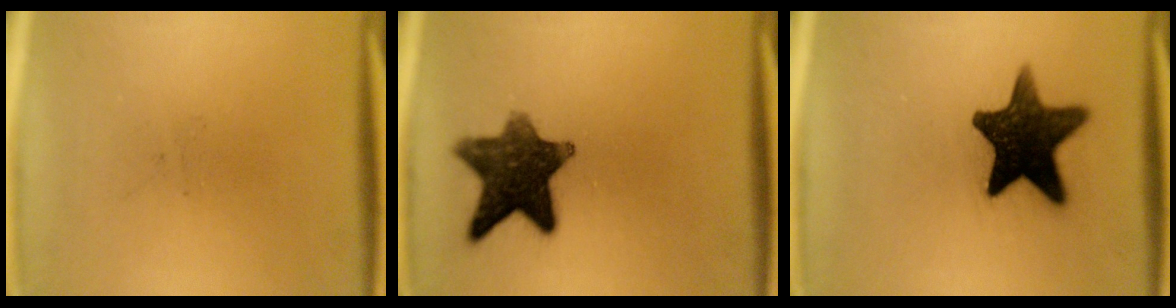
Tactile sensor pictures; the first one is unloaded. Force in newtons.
{"total": 11.3}
{"total": 14.9}